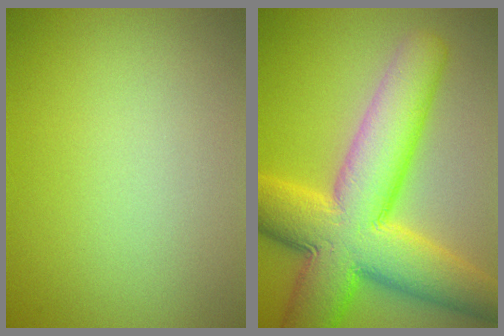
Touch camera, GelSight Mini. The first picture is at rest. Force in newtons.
{"total": 12.5, "press": 12.5, "slide": 0.2}